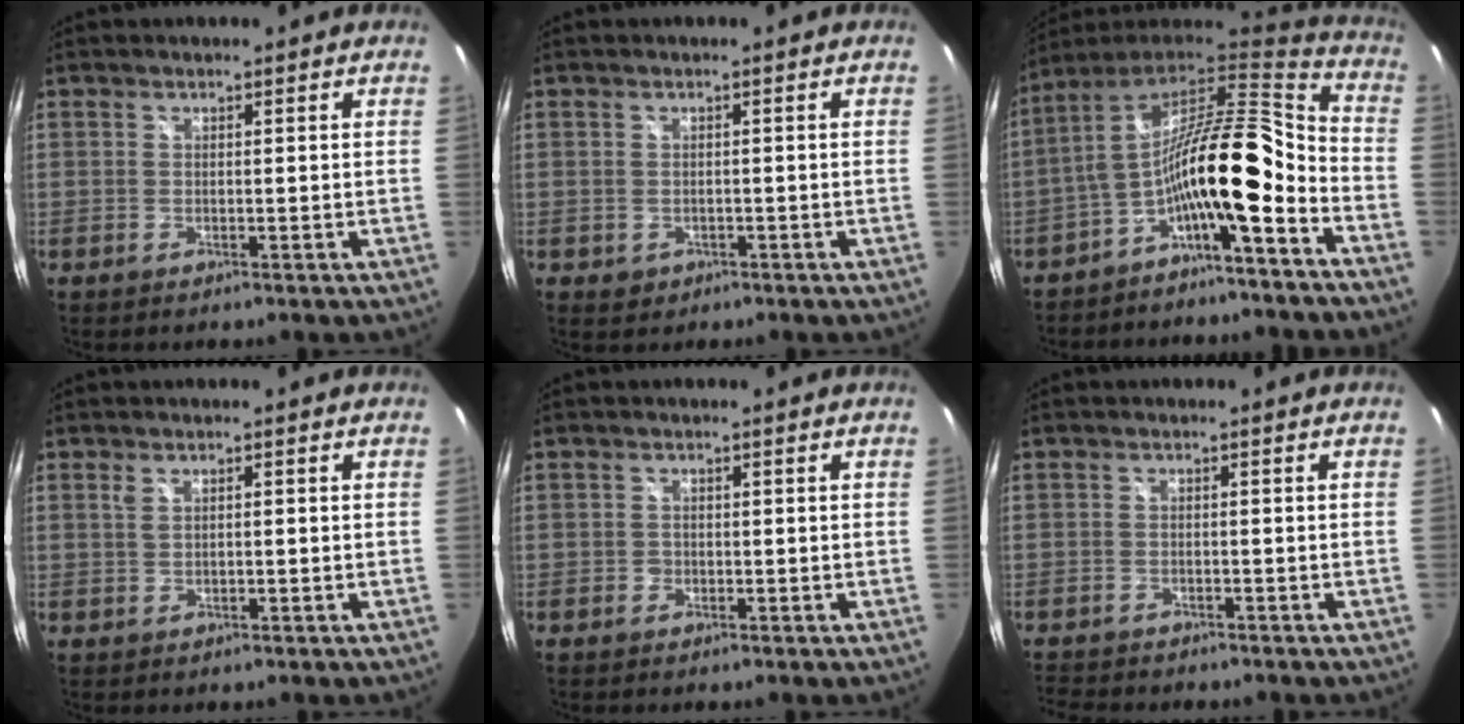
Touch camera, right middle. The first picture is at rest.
{"total": 2.1, "force": [-0.7, 1.8, 0.8], "torque": [-0.016, -0.001, -0.005]}
{"total": 17.7, "force": [-6.9, 4.6, 15.7], "torque": [-0.263, 0.000, -0.132]}
{"total": 1.4, "force": [0.2, 0.7, 1.2], "torque": [-0.022, 0.000, 0.004]}
{"total": 1.2, "force": [-0.6, 1.0, 0.1], "torque": [-0.002, -0.001, -0.009]}
{"total": 5.3, "force": [-4.9, 1.4, 1.6], "torque": [-0.047, -0.015, -0.079]}